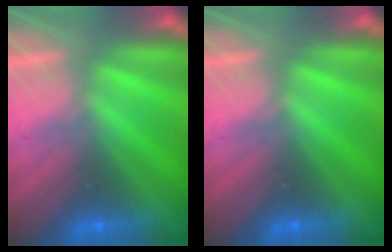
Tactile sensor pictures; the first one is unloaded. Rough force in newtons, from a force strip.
{"total": 0.0}